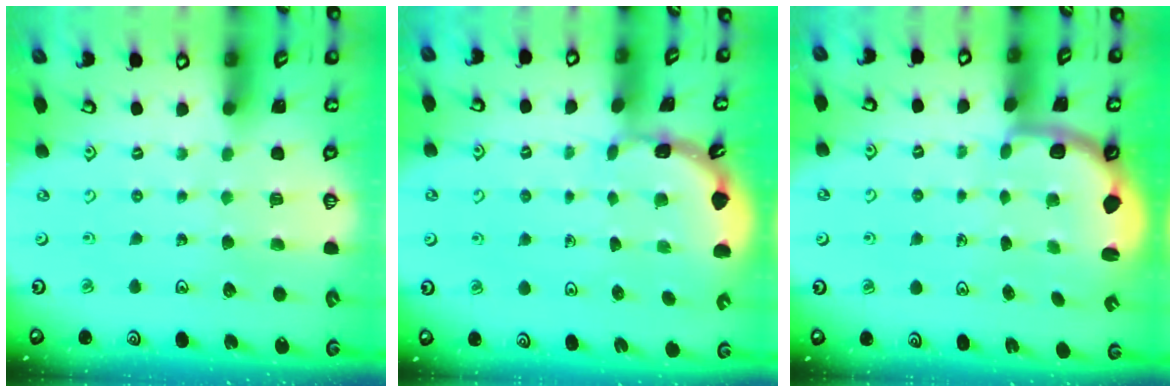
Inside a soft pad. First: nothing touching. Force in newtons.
{"total": 1.7, "press": 1.7, "slide": 0.1}
{"total": 2.1, "press": 1.9, "slide": 1.0}